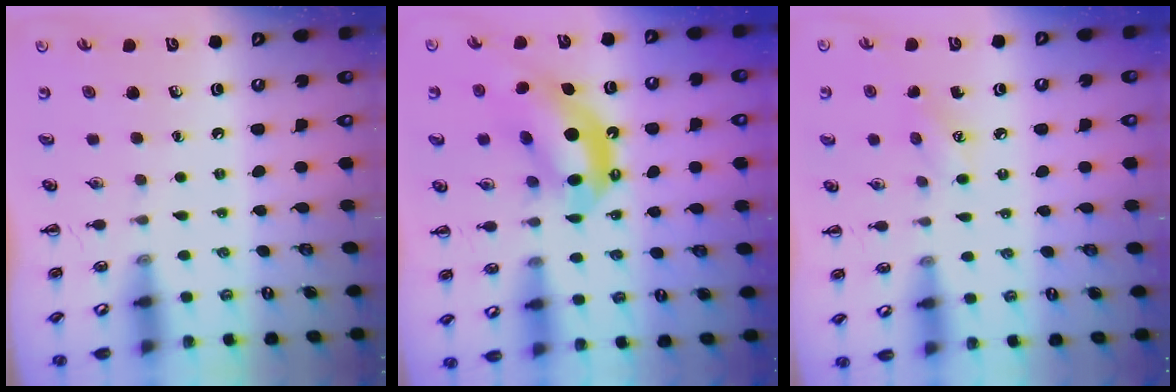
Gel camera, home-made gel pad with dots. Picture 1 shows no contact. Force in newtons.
{"total": 12.6, "press": 12.2, "slide": 3.4}
{"total": 5.1, "press": 4.9, "slide": 1.4}